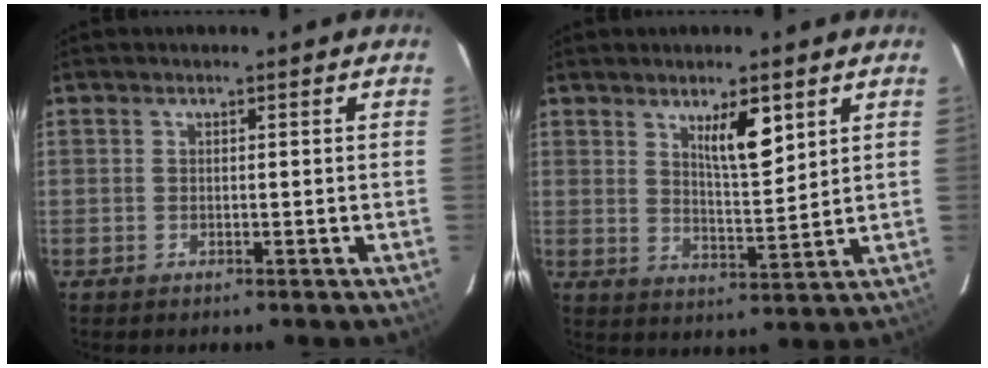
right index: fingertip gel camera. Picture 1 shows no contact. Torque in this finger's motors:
{"motor_torque": [0.66, 0.55, 0.15, 0.09]}